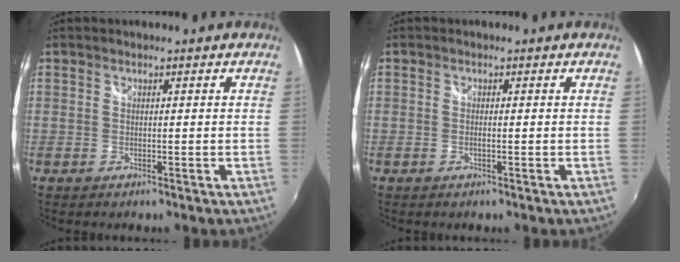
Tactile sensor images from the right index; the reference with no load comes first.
{"total": 1.1, "force": [-0.3, 0.1, 1.0], "torque": [-0.019, -0.002, -0.007]}